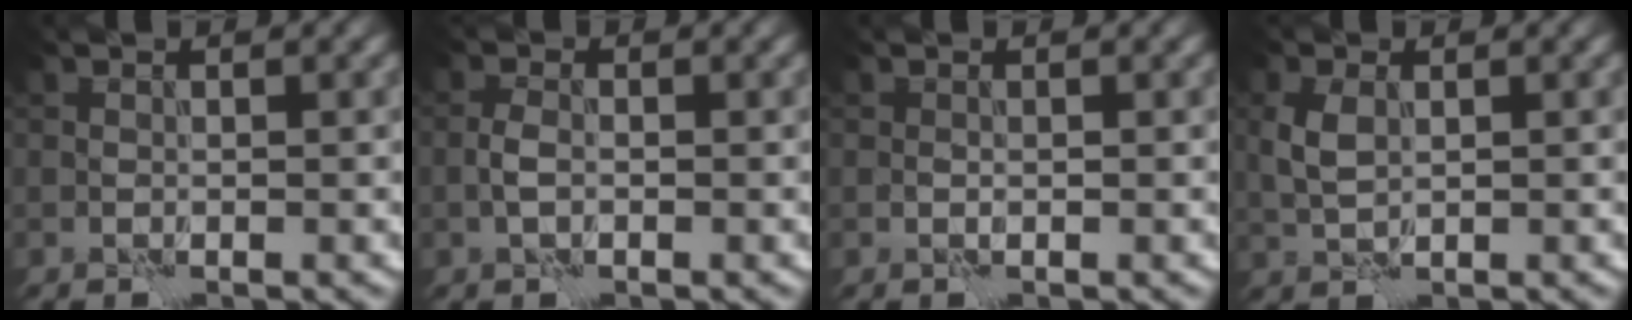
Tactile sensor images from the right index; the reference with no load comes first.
{"total": 1.2, "force": [-0.4, 0.6, 0.9], "torque": [-0.018, 0.002, -0.011]}
{"total": 0.0}
{"total": 2.1, "force": [0.6, 1.3, 1.5], "torque": [-0.040, 0.002, 0.014]}